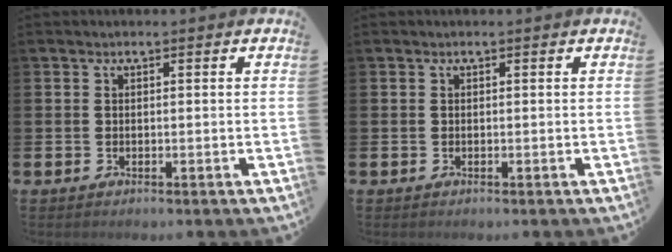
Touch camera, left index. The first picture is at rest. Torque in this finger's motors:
{"motor_torque": [0.00, 0.04, 0.02, -0.01]}